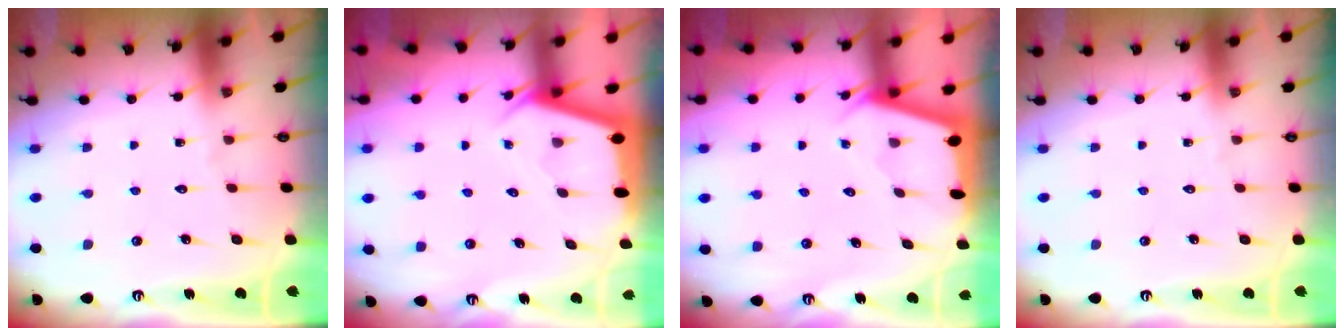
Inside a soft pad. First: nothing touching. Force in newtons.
{"total": 2.4, "press": 2.4, "slide": 0.2}
{"total": 2.1, "press": 2.1, "slide": 0.4}
{"total": 0.0}